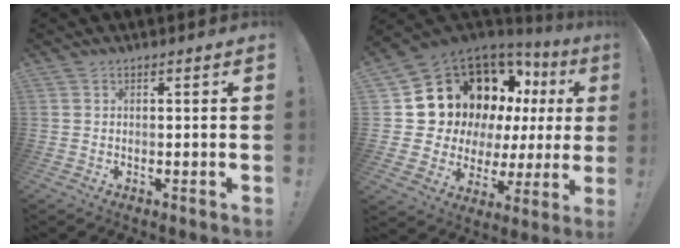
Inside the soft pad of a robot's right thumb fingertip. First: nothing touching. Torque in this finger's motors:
{"motor_torque": [2.50, 2.50, 0.23, 0.22, 0.37]}